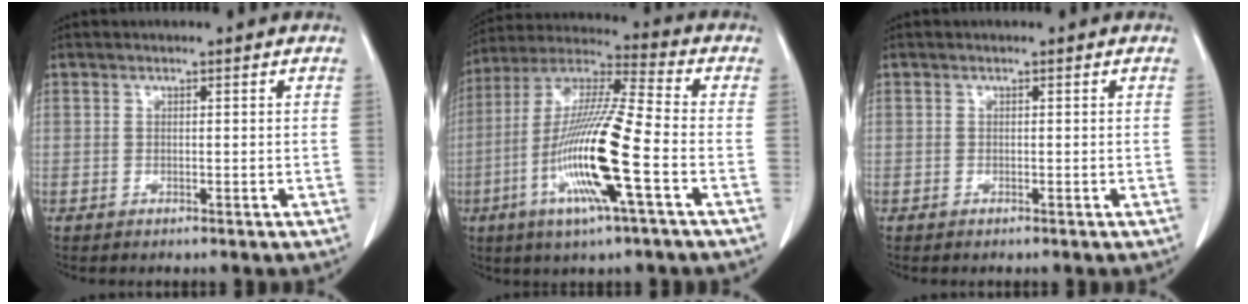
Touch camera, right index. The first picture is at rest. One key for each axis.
{"total": 17.0, "fx": -5.2, "fy": 0.4, "fz": 16.2, "tx": -0.327, "ty": -0.014, "tz": -0.106}
{"total": 0.0}